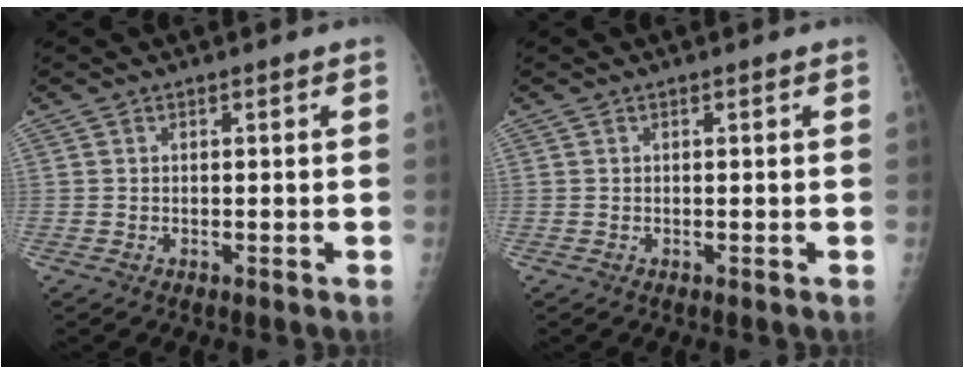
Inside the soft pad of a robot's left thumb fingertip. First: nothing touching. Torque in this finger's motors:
{"motor_torque": [-0.01, 0.02, -0.01, -0.01, 0.00]}